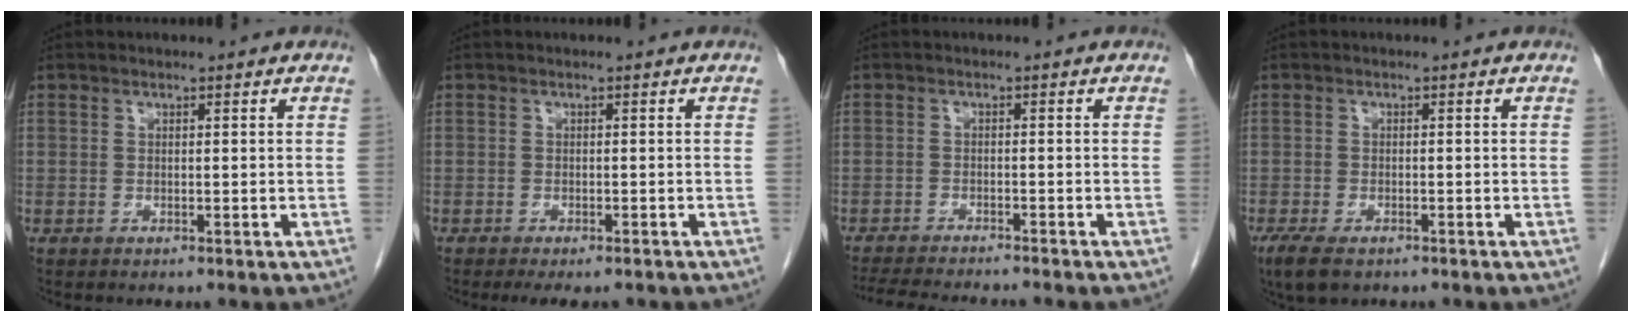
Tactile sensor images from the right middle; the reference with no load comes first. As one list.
[{"total": 5.0, "force": [-4.1, 1.5, 2.5], "torque": [-0.029, -0.009, -0.054]}, {"total": 9.9, "force": [-9.0, 0.3, 4.1], "torque": [-0.058, -0.016, -0.135]}, {"total": 4.8, "force": [-3.3, 1.9, 3.0], "torque": [-0.063, -0.013, -0.051]}]